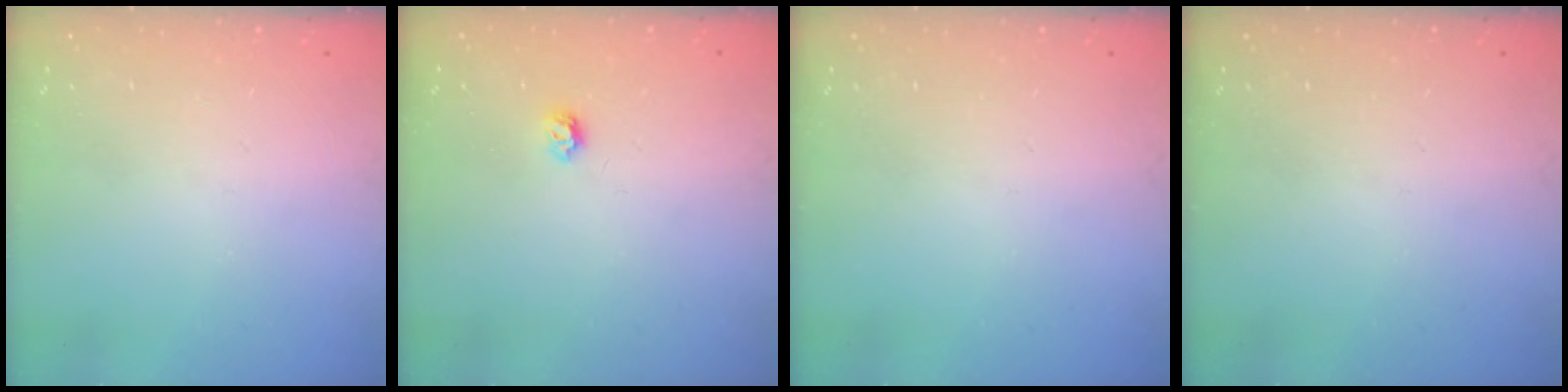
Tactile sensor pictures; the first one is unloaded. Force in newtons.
{"total": 3.9, "press": 3.9, "slide": 0.6}
{"total": 0.0}
{"total": 0.0}